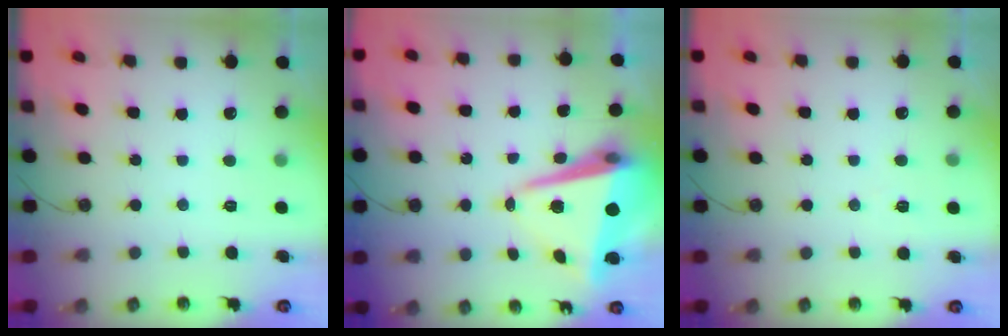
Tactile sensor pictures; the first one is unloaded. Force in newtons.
{"total": 10.7, "press": 10.7, "slide": 0.9}
{"total": 5.6, "press": 3.8, "slide": 4.2}